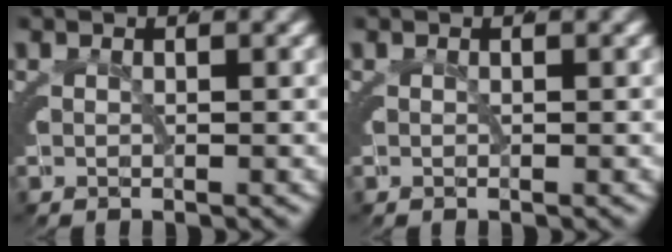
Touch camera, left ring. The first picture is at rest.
{"total": 0.0}